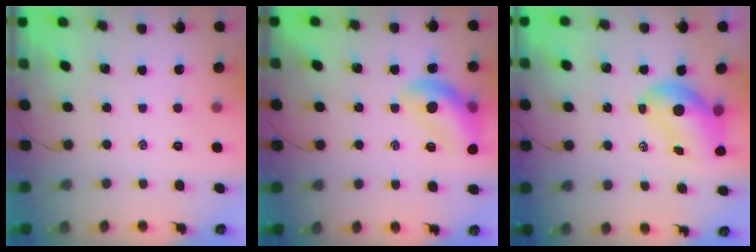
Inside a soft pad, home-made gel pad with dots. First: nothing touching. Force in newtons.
{"total": 14.8, "press": 14.6, "slide": 2.2}
{"total": 8.1, "press": 7.9, "slide": 2.0}